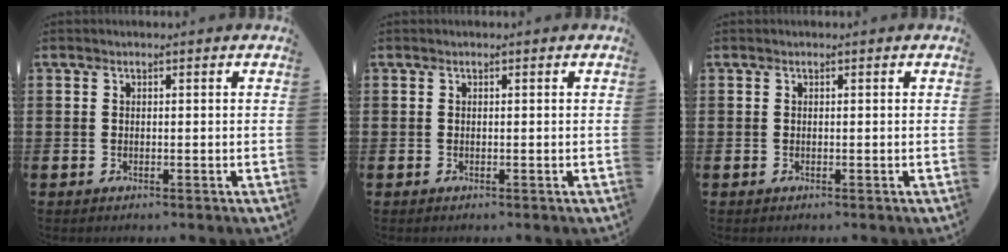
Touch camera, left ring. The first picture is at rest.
{"total": 0.0}
{"total": 0.0}